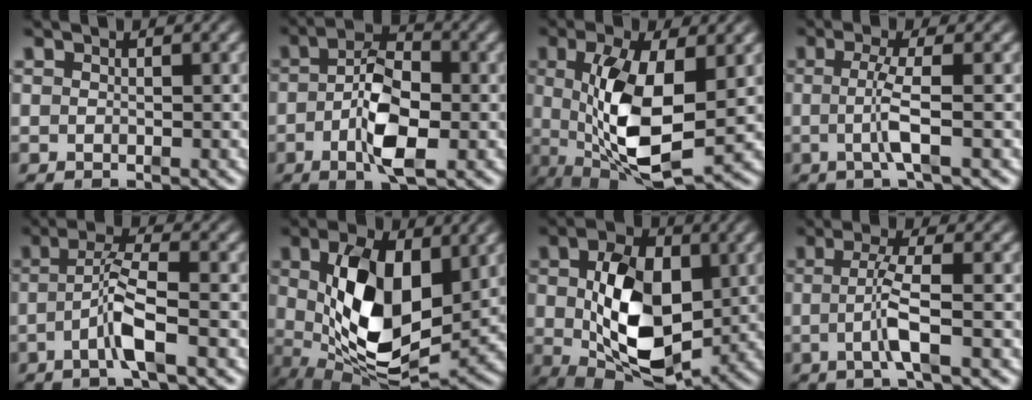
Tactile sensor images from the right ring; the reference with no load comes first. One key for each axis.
{"total": 6.8, "fx": -1.1, "fy": 3.1, "fz": 6.0, "tx": -0.083, "ty": -0.001, "tz": -0.024}
{"total": 10.6, "fx": -0.3, "fy": 5.4, "fz": 9.1, "tx": -0.176, "ty": -0.036, "tz": 0.018}
{"total": 3.1, "fx": -0.4, "fy": -0.2, "fz": 3.0, "tx": -0.055, "ty": 0.002, "tz": -0.008}
{"total": 4.0, "fx": -0.7, "fy": 0.8, "fz": 3.9, "tx": -0.071, "ty": 0.005, "tz": -0.017}
{"total": 13.8, "fx": 0.3, "fy": 7.9, "fz": 11.4, "tx": -0.202, "ty": -0.037, "tz": 0.021}
{"total": 12.4, "fx": -0.7, "fy": 7.5, "fz": 9.9, "tx": -0.171, "ty": -0.033, "tz": 0.005}
{"total": 3.5, "fx": -0.7, "fy": 0.1, "fz": 3.4, "tx": -0.061, "ty": 0.003, "tz": -0.014}